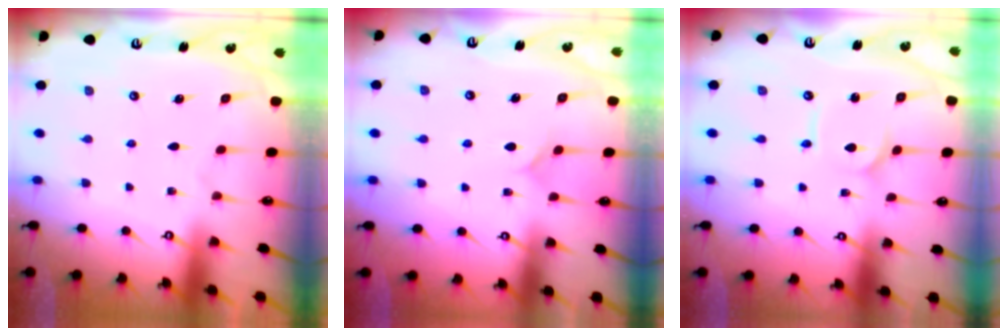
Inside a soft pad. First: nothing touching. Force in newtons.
{"total": 5.7, "press": 5.7, "slide": 0.4}
{"total": 2.3, "press": 2.2, "slide": 0.3}